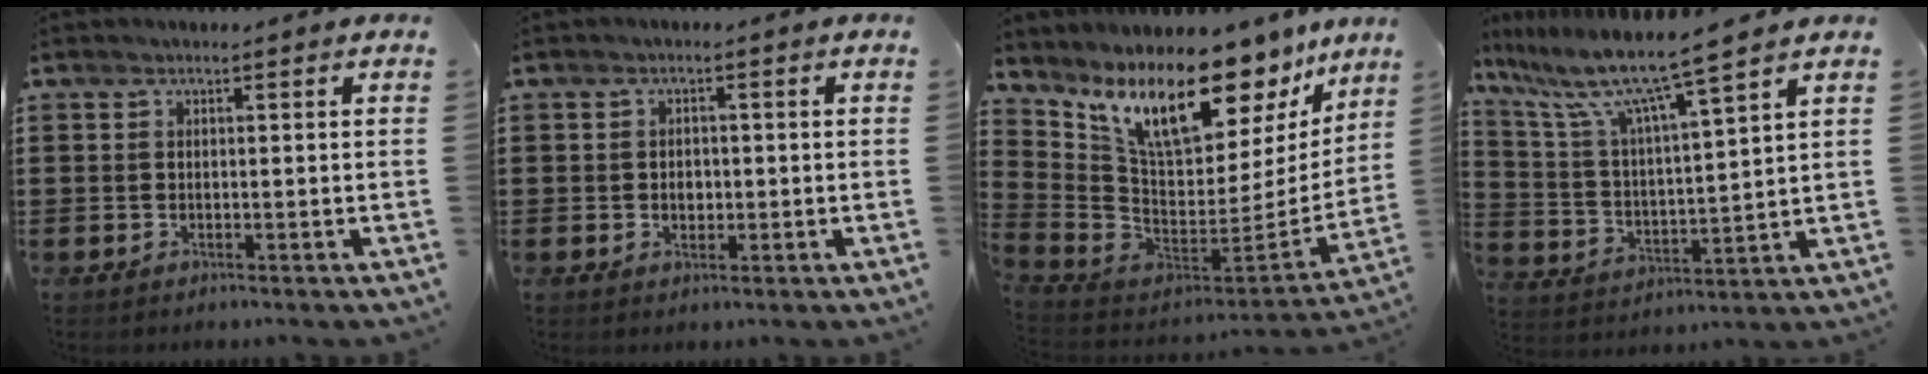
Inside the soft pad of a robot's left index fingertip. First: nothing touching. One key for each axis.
{"total": 1.7, "fx": 0.0, "fy": 1.2, "fz": 1.2, "tx": -0.025, "ty": 0.006, "tz": -0.002}
{"total": 14.7, "fx": 9.9, "fy": 4.9, "fz": 9.6, "tx": -0.201, "ty": -0.064, "tz": 0.171}
{"total": 9.1, "fx": 7.6, "fy": -0.5, "fz": 5.1, "tx": -0.132, "ty": -0.046, "tz": 0.121}